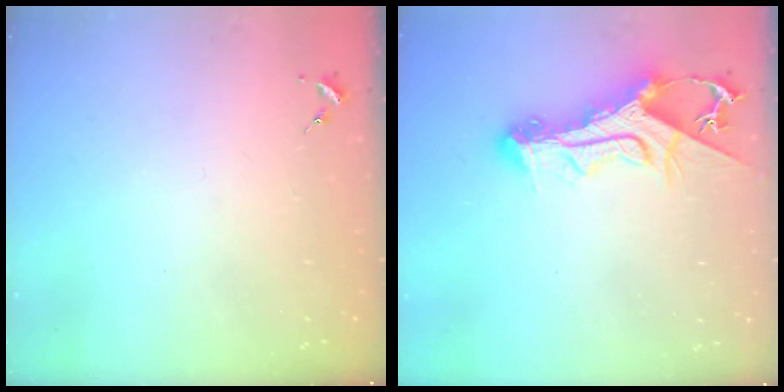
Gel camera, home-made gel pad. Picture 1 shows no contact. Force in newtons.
{"total": 13.9, "press": 13.9, "slide": 1.2}